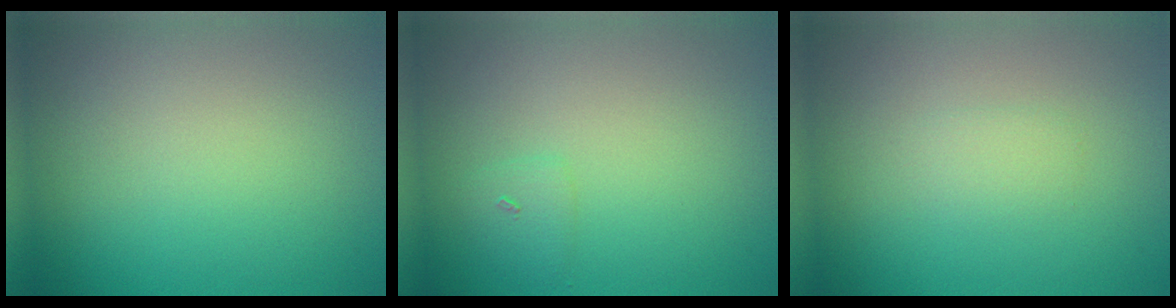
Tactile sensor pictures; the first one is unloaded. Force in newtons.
{"total": 0.5, "press": 0.5, "slide": 0.0}
{"total": 1.0, "press": 1.0, "slide": 0.0}